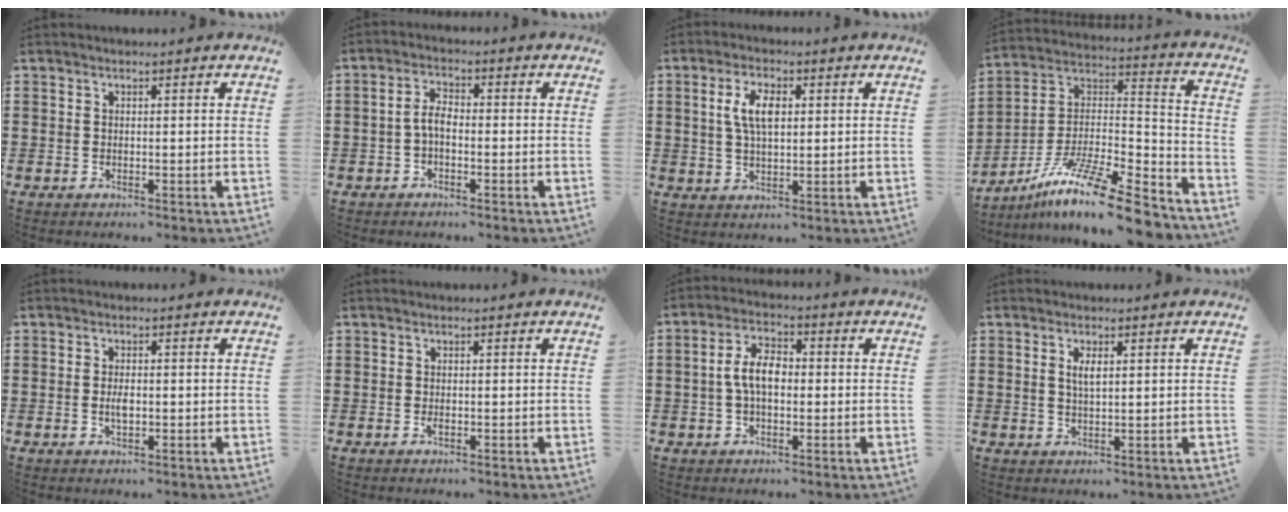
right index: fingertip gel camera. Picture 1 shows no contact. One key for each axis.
{"total": 3.4, "fx": -1.0, "fy": 1.5, "fz": 2.9, "tx": -0.069, "ty": 0.002, "tz": -0.024}
{"total": 5.6, "fx": 1.2, "fy": 2.6, "fz": 4.8, "tx": -0.101, "ty": 0.013, "tz": 0.018}
{"total": 13.3, "fx": -10.5, "fy": 1.3, "fz": 8.2, "tx": -0.135, "ty": 0.018, "tz": -0.195}
{"total": 2.4, "fx": -0.3, "fy": 1.0, "fz": 2.1, "tx": -0.040, "ty": 0.001, "tz": -0.005}
{"total": 0.9, "fx": -0.3, "fy": 0.4, "fz": 0.7, "tx": -0.016, "ty": -0.005, "tz": -0.005}
{"total": 6.1, "fx": -0.2, "fy": 3.2, "fz": 5.2, "tx": -0.112, "ty": 0.006, "tz": -0.009}
{"total": 2.4, "fx": 0.7, "fy": 0.8, "fz": 2.2, "tx": -0.045, "ty": 0.004, "tz": 0.011}